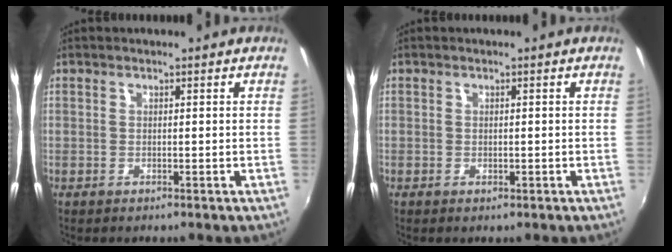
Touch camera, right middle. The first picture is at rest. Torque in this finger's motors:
{"motor_torque": [-0.70, -0.74, -0.15, -0.05]}